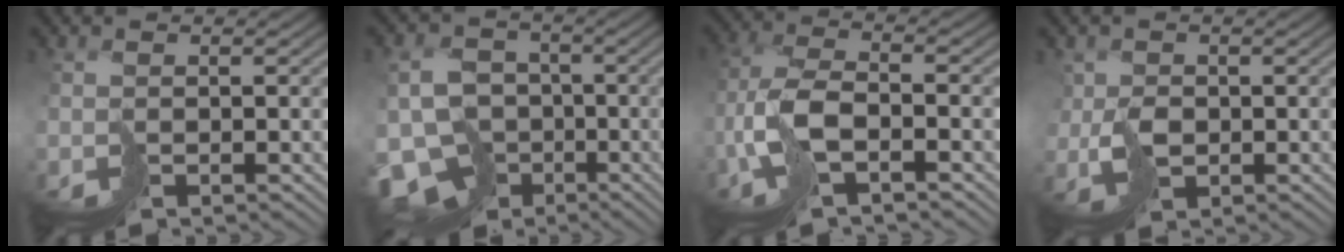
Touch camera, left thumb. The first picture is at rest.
{"total": 13.0, "force": [-5.5, 10.5, 5.3], "torque": [-0.141, -0.038, -0.089]}
{"total": 6.6, "force": [-1.9, 2.9, 5.6], "torque": [-0.131, 0.003, -0.054]}
{"total": 2.9, "force": [0.4, 2.6, 1.3], "torque": [-0.033, -0.010, 0.009]}